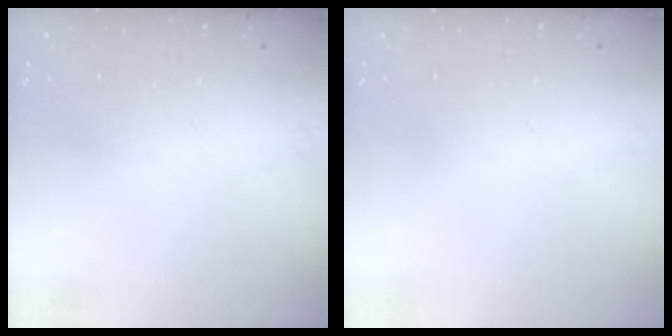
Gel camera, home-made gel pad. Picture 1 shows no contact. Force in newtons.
{"total": 0.0}